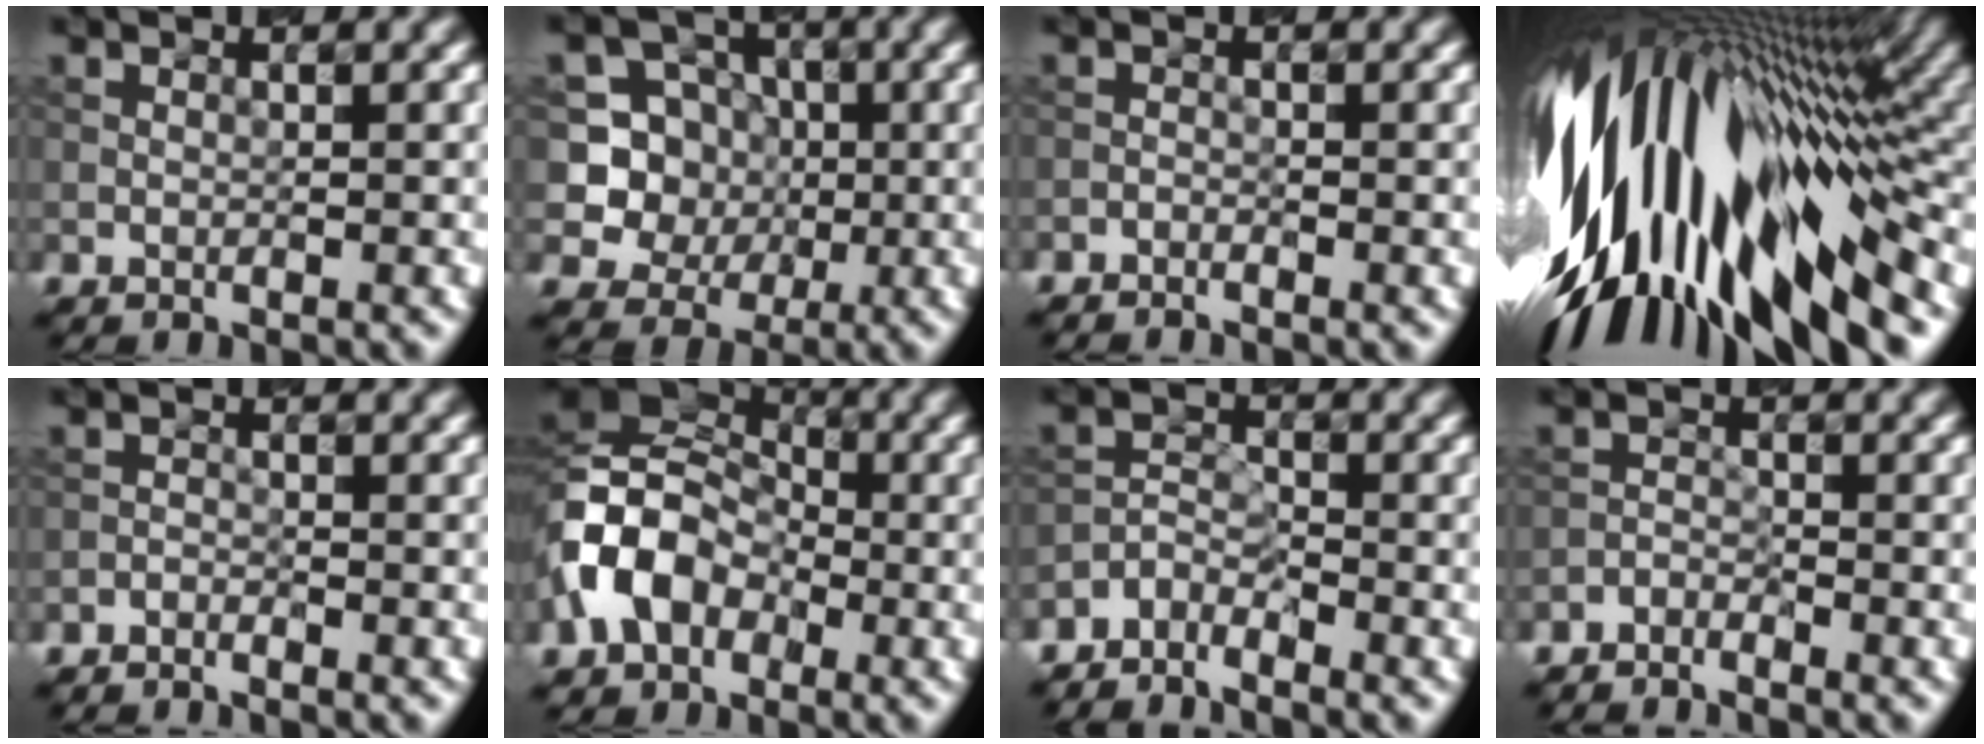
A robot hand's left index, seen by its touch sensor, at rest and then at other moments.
{"total": 5.3, "force": [0.5, 5.1, 1.4], "torque": [-0.014, 0.005, -0.011]}
{"total": 1.0, "force": [-1.0, 0.1, 0.1], "torque": [-0.006, -0.001, -0.022]}
{"total": 17.4, "force": [-1.8, 7.6, 15.5], "torque": [-0.269, 0.011, -0.049]}
{"total": 1.3, "force": [-1.3, 0.1, 0.1], "torque": [-0.006, -0.001, -0.030]}
{"total": 7.6, "force": [-2.2, 5.6, 4.6], "torque": [-0.095, 0.008, -0.061]}
{"total": 2.8, "force": [-2.7, 0.9, 0.4], "torque": [-0.011, 0.003, -0.065]}
{"total": 2.0, "force": [-1.9, 0.4, 0.1], "torque": [-0.004, -0.002, -0.046]}